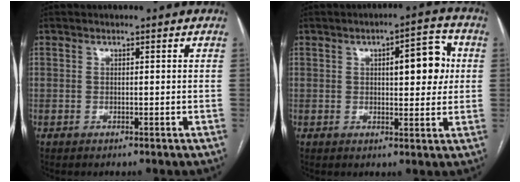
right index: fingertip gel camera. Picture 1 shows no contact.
{"total": 8.0, "force": [1.6, 2.6, 7.4], "torque": [-0.095, 0.018, 0.020]}